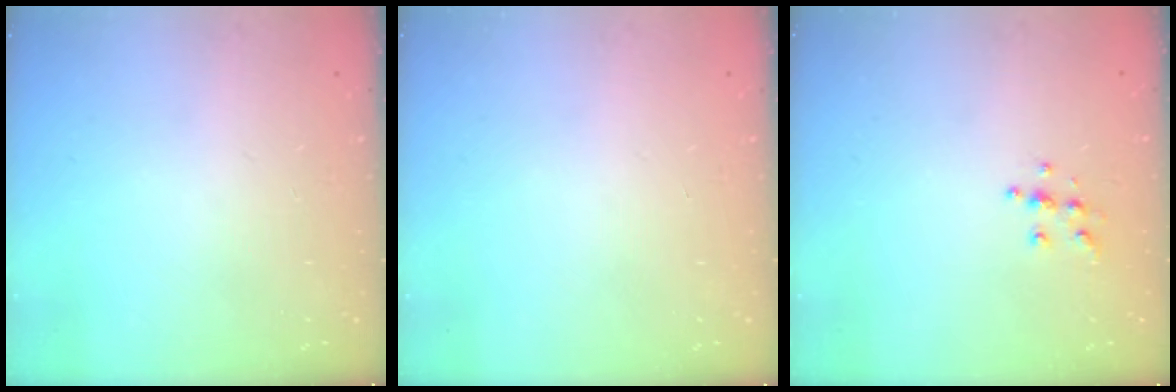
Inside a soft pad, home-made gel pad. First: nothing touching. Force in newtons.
{"total": 0.0}
{"total": 5.4, "press": 5.4, "slide": 0.3}